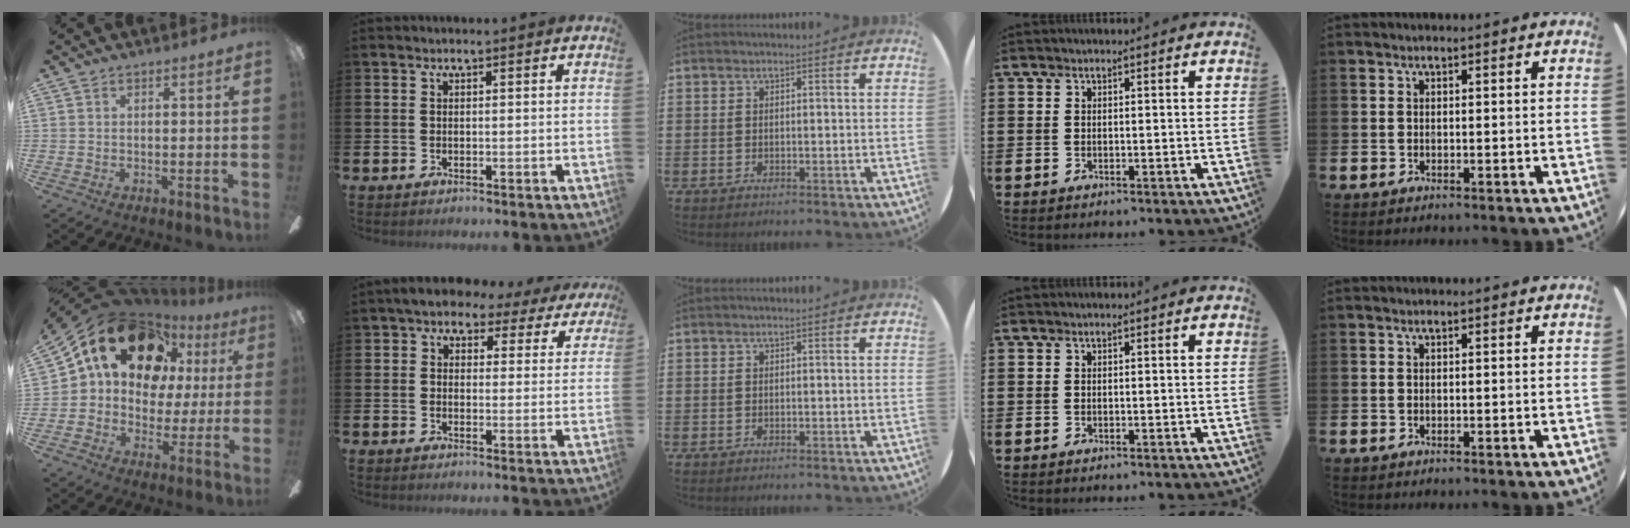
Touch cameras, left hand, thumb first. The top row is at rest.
{"thumb": {"total": 21.6, "force": [10.9, 14.6, 11.5], "torque": [-0.190, -0.050, 0.197]}, "index": {"total": 4.1, "force": [2.9, 2.6, 1.1], "torque": [-0.033, -0.016, 0.045]}}